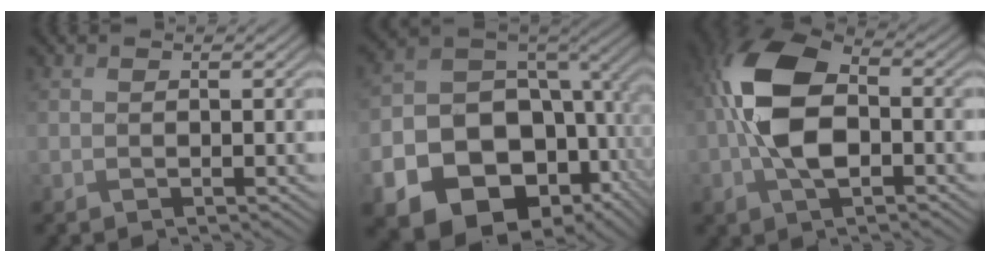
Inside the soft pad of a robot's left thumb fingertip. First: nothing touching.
{"total": 20.9, "force": [-6.4, 16.2, 11.5], "torque": [-0.229, -0.063, -0.074]}
{"total": 10.9, "force": [-1.1, 5.9, 9.1], "torque": [-0.191, 0.010, -0.031]}